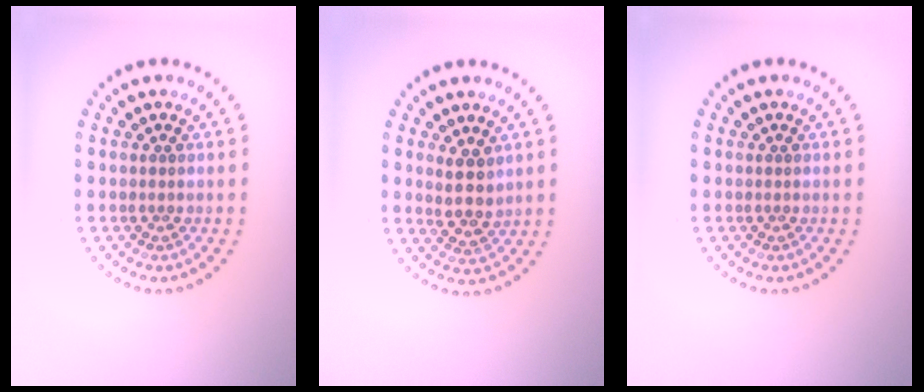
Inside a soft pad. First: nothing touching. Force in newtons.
{"total": 2.6, "press": 2.3, "slide": 1.2}
{"total": 0.0}